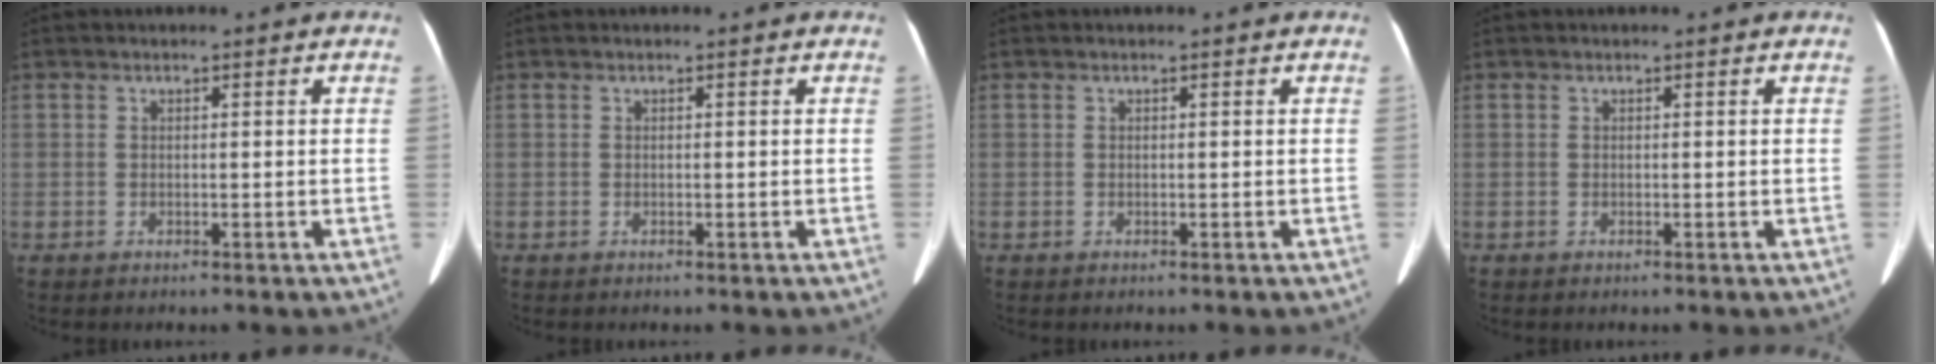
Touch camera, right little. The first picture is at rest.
{"total": 0.0}
{"total": 0.0}
{"total": 0.0}